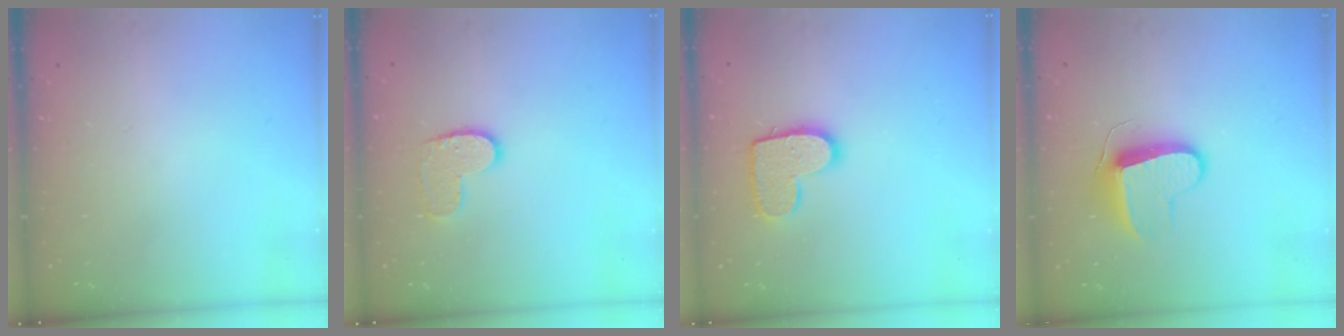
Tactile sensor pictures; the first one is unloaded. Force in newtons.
{"total": 7.9, "press": 7.9, "slide": 0.3}
{"total": 12.0, "press": 12.0, "slide": 0.8}
{"total": 10.2, "press": 10.2, "slide": 0.3}